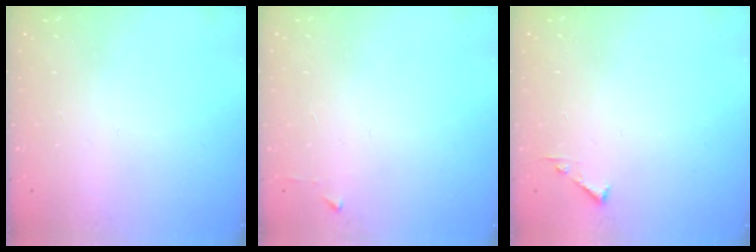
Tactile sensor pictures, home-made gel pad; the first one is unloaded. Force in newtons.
{"total": 2.4, "press": 2.4, "slide": 0.3}
{"total": 3.6, "press": 3.6, "slide": 0.4}